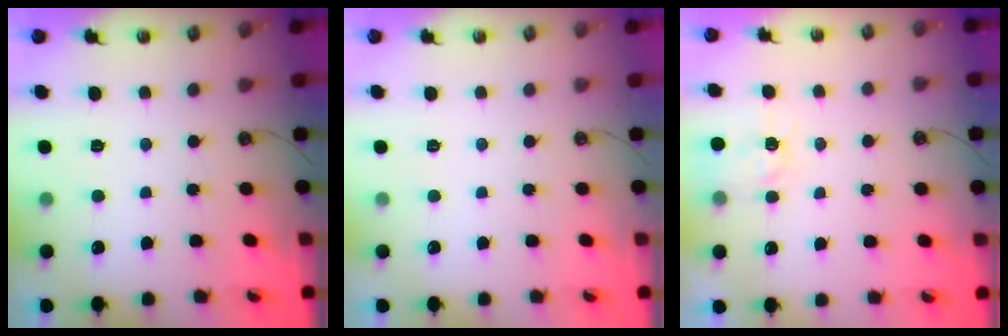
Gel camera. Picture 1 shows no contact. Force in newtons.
{"total": 0.0}
{"total": 5.3, "press": 5.2, "slide": 0.5}